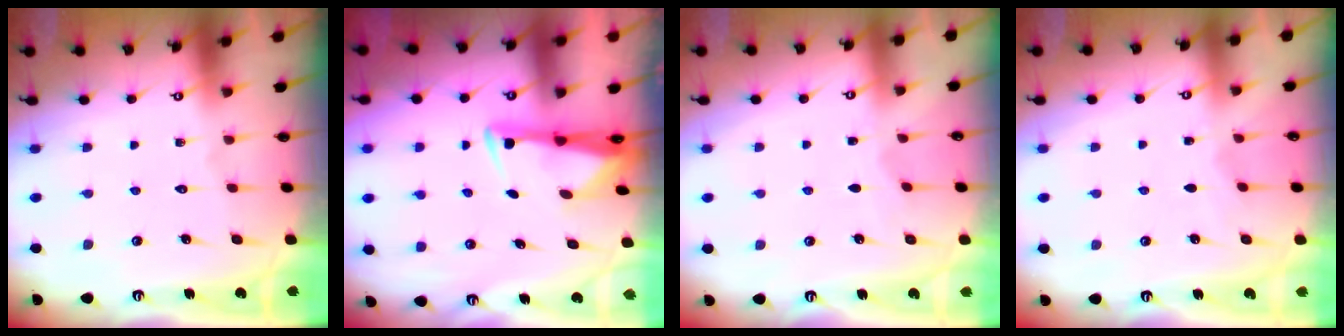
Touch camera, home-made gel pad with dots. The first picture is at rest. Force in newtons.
{"total": 2.9, "press": 2.8, "slide": 0.8}
{"total": 2.1, "press": 2.1, "slide": 0.4}
{"total": 2.3, "press": 2.3, "slide": 0.3}